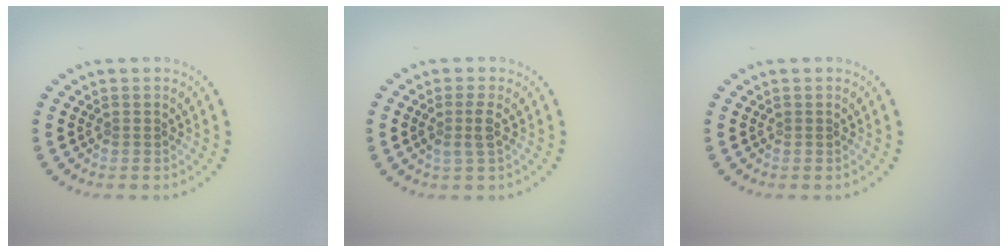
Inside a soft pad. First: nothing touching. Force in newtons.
{"total": 1.7, "press": 1.4, "slide": 0.8}
{"total": 0.0}